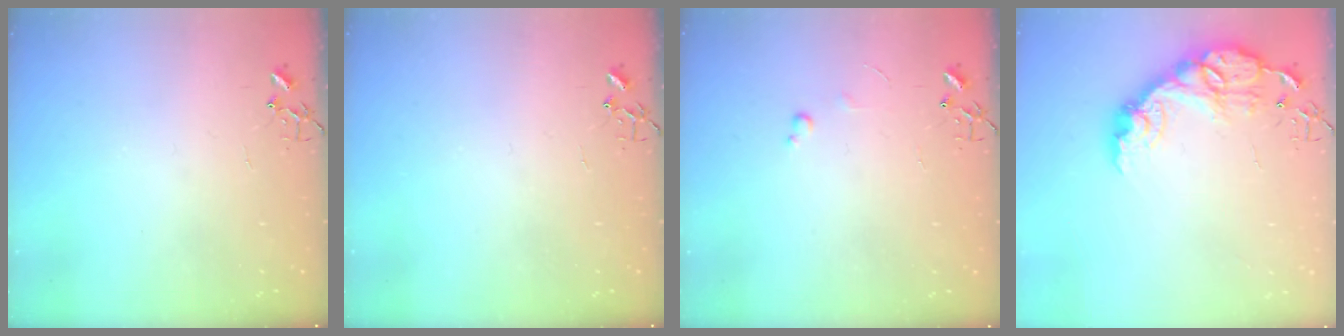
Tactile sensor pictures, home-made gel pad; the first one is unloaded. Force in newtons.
{"total": 0.0}
{"total": 3.3, "press": 3.3, "slide": 0.5}
{"total": 15.4, "press": 15.4, "slide": 1.1}